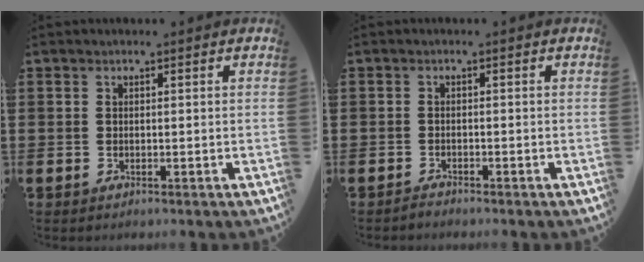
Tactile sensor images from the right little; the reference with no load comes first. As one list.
[{"total": 0.9, "force": [-0.9, 0.1, 0.0], "torque": [-0.003, -0.001, -0.018]}]